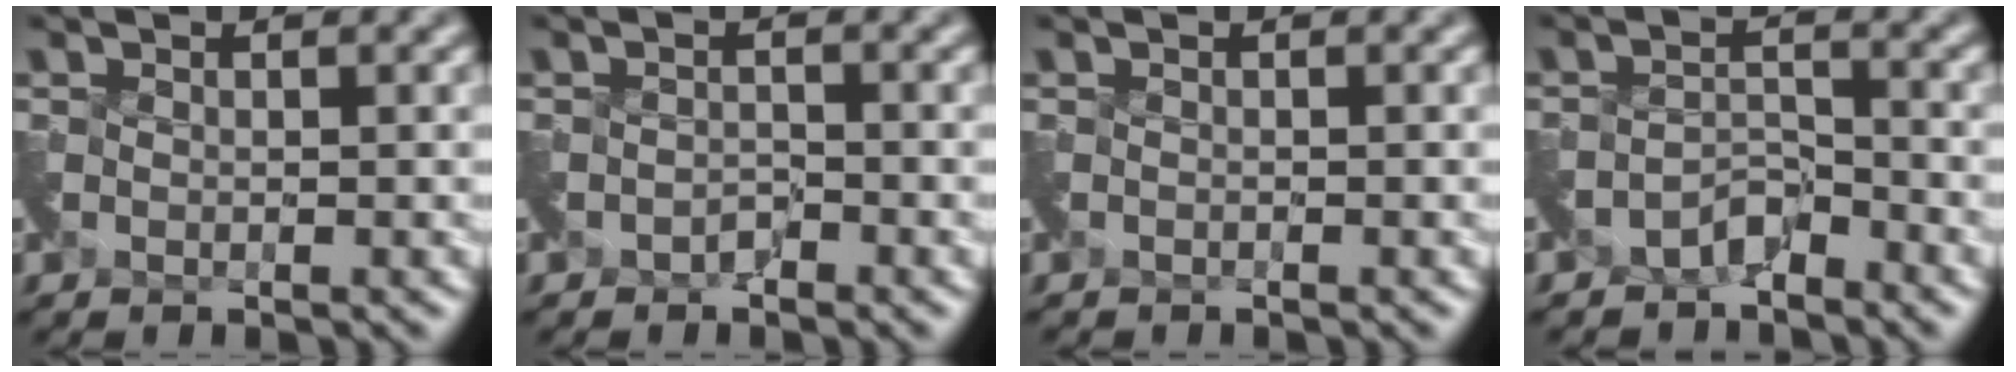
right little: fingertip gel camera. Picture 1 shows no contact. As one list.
[{"total": 0.7, "force": [-0.7, 0.2, 0.0], "torque": [-0.003, 0.000, -0.012]}, {"total": 0.5, "force": [-0.4, -0.1, -0.3], "torque": [0.003, -0.007, -0.010]}, {"total": 1.9, "force": [-1.9, 0.2, 0.1], "torque": [-0.005, 0.002, -0.036]}]